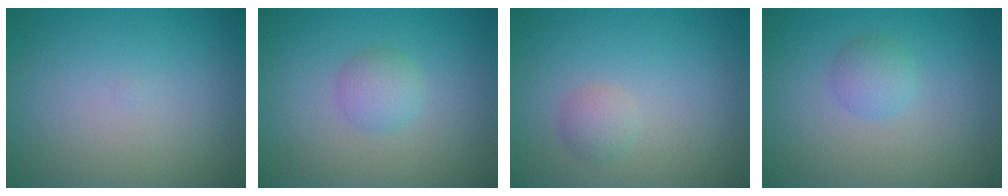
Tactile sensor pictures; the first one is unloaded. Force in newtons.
{"total": 2.1, "press": 2.1, "slide": 0.1}
{"total": 1.4, "press": 1.4, "slide": 0.1}
{"total": 1.7, "press": 1.7, "slide": 0.0}